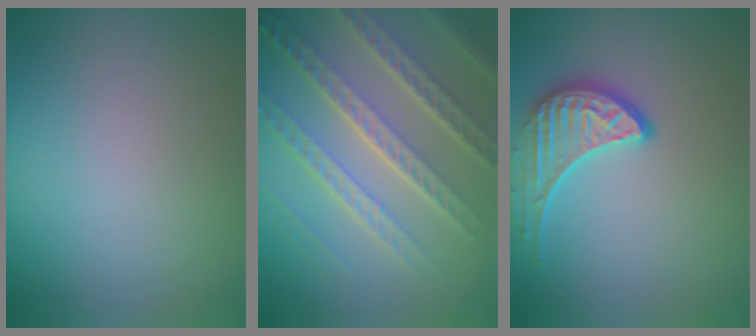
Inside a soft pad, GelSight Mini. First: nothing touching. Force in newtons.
{"total": 7.1, "press": 5.0, "slide": 5.0}
{"total": 3.5, "press": 3.0, "slide": 1.7}